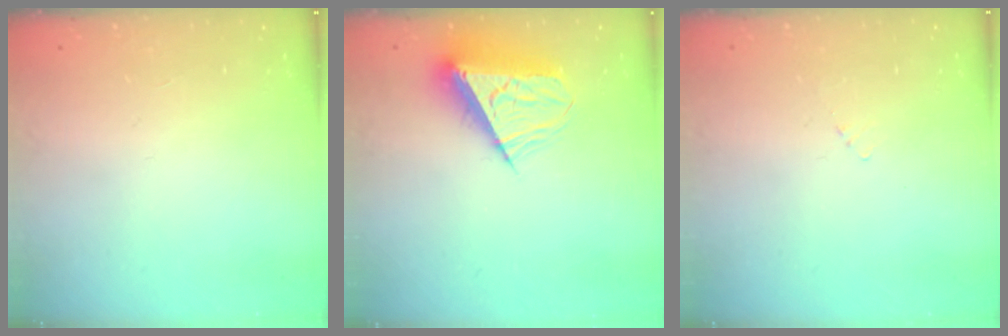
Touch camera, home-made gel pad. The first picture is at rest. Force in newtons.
{"total": 10.3, "press": 10.3, "slide": 0.8}
{"total": 2.3, "press": 2.3, "slide": 0.2}